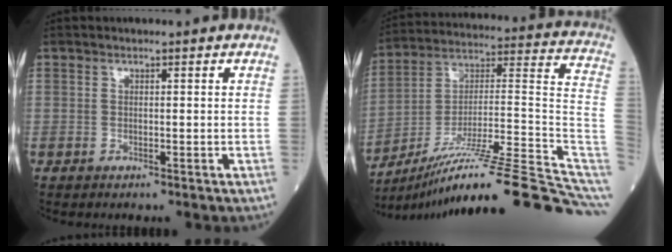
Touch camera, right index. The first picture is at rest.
{"total": 26.9, "force": [-19.5, 0.6, 18.5], "torque": [-0.193, 0.037, -0.305]}